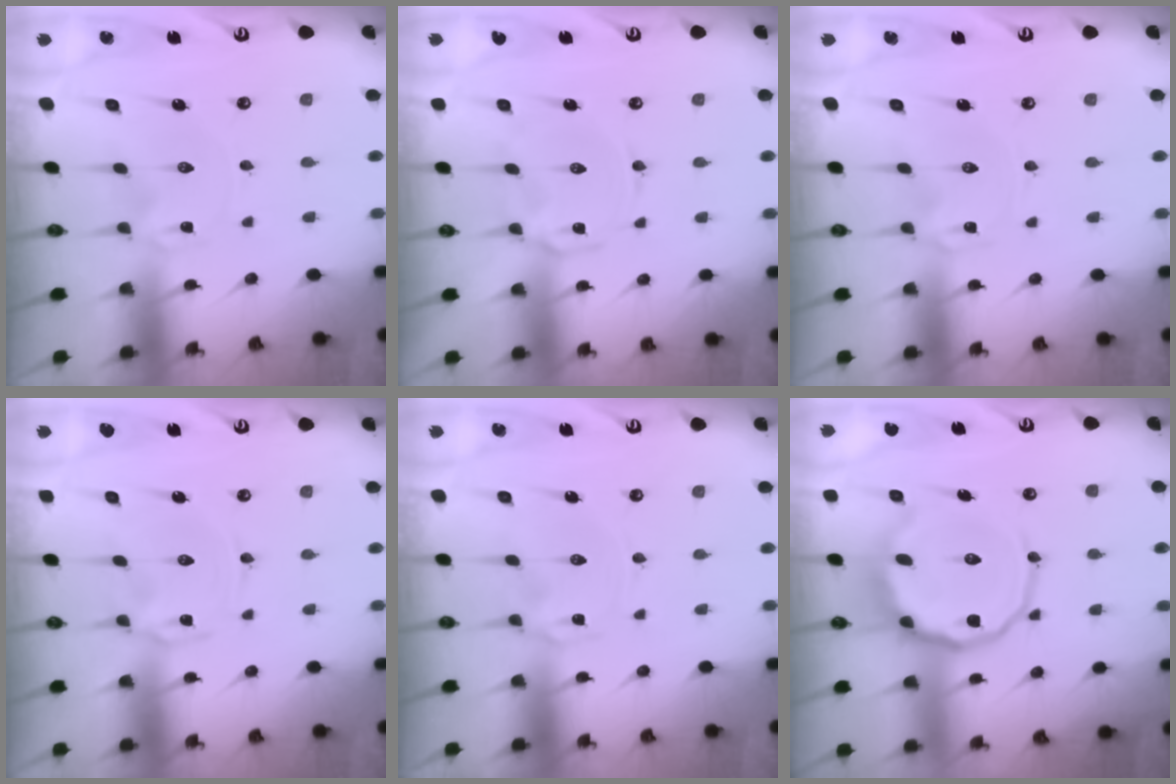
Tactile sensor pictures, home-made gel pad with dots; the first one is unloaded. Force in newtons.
{"total": 2.9, "press": 2.9, "slide": 0.4}
{"total": 0.0}
{"total": 1.2, "press": 1.2, "slide": 0.2}
{"total": 1.0, "press": 1.0, "slide": 0.1}
{"total": 13.3, "press": 13.2, "slide": 2.2}